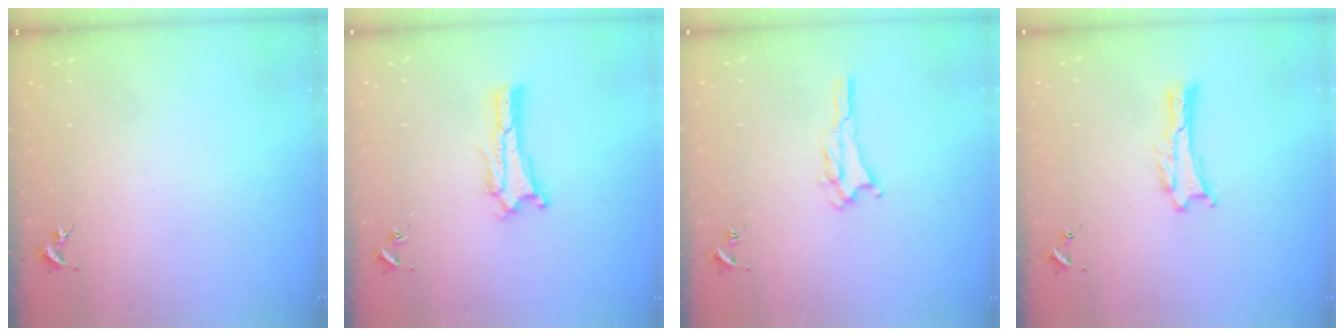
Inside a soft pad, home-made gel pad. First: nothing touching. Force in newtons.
{"total": 0.6, "press": 0.5, "slide": 0.2}
{"total": 2.3, "press": 2.2, "slide": 0.4}
{"total": 0.0}